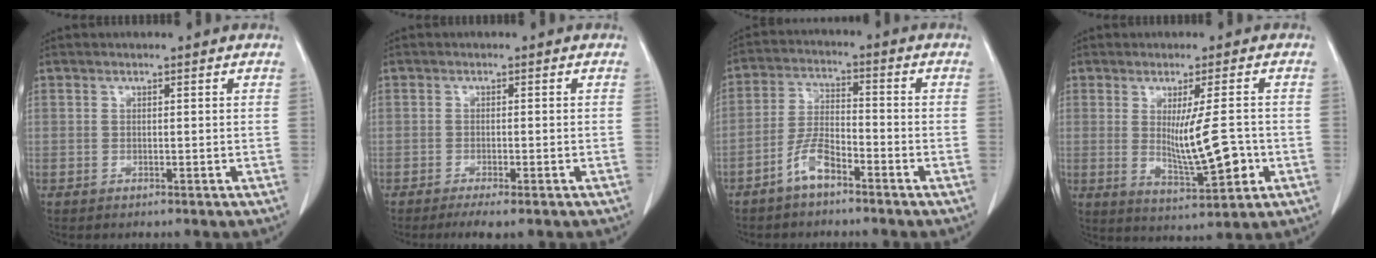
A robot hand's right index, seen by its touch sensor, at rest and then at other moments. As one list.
[{"total": 3.6, "force": [-2.5, 0.4, 2.5], "torque": [-0.038, -0.010, -0.037]}, {"total": 5.8, "force": [-4.0, 1.5, 3.9], "torque": [-0.089, 0.006, -0.080]}, {"total": 8.9, "force": [-0.9, 1.1, 8.8], "torque": [-0.144, -0.021, -0.006]}]